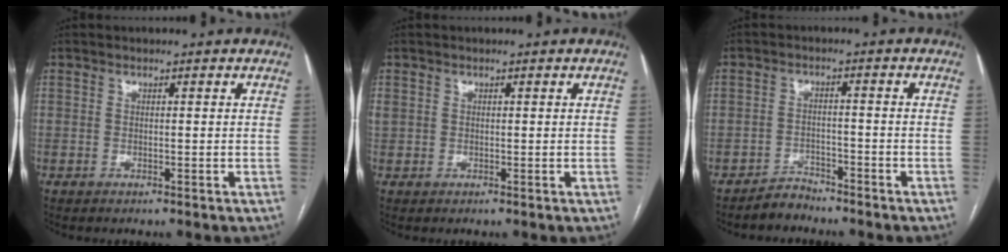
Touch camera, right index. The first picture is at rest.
{"total": 1.9, "force": [0.5, 1.6, 0.8], "torque": [-0.033, 0.019, 0.017]}
{"total": 3.1, "force": [-2.9, 1.1, -0.2], "torque": [0.006, 0.000, -0.050]}